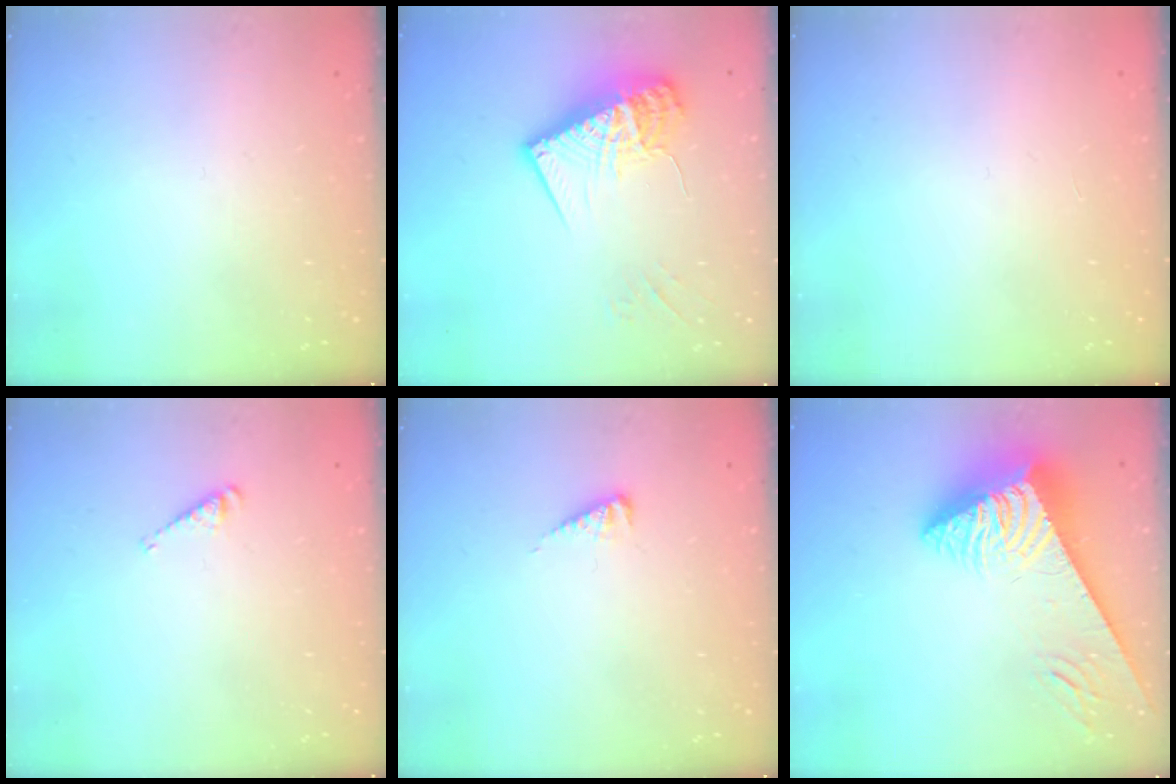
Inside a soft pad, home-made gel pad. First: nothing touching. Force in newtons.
{"total": 15.7, "press": 15.6, "slide": 1.6}
{"total": 0.0}
{"total": 3.5, "press": 3.4, "slide": 0.5}
{"total": 2.9, "press": 2.9, "slide": 0.2}
{"total": 8.9, "press": 8.9, "slide": 1.1}